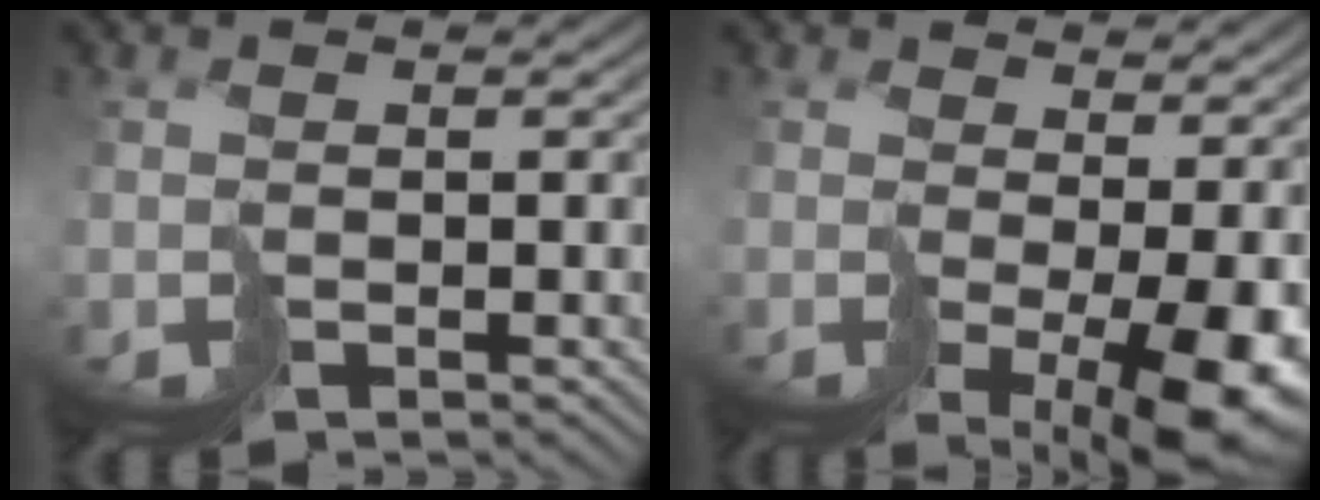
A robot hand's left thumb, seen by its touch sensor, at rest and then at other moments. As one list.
[{"total": 9.0, "force": [-0.8, 3.0, 8.5], "torque": [-0.141, -0.016, -0.004]}]